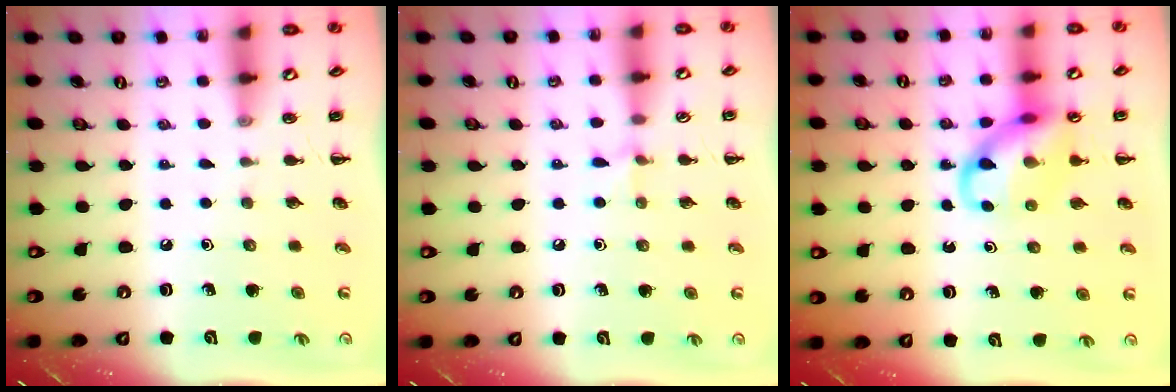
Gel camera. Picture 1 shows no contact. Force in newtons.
{"total": 5.0, "press": 4.6, "slide": 1.8}
{"total": 11.8, "press": 11.7, "slide": 1.6}